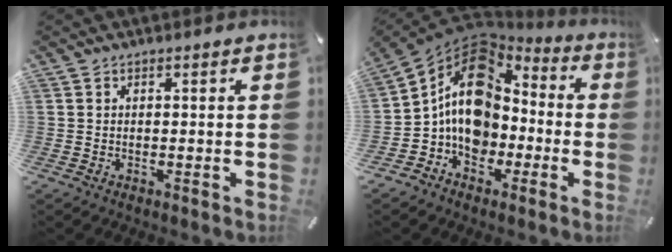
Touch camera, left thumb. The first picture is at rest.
{"total": 14.2, "force": [-0.3, 12.0, 7.4], "torque": [-0.141, 0.004, -0.004]}